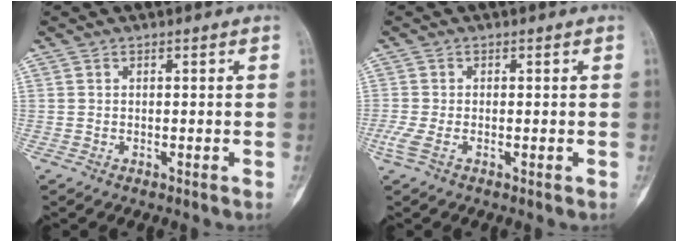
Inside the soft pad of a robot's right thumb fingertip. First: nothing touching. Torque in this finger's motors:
{"motor_torque": [0.28, 0.01, 0.58, 0.00, 0.11]}